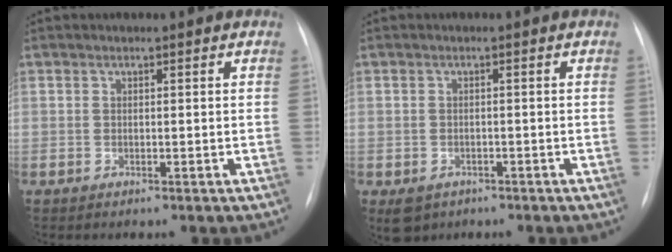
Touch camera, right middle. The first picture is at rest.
{"total": 2.1, "force": [-0.8, 1.5, 1.1], "torque": [-0.020, -0.003, -0.003]}